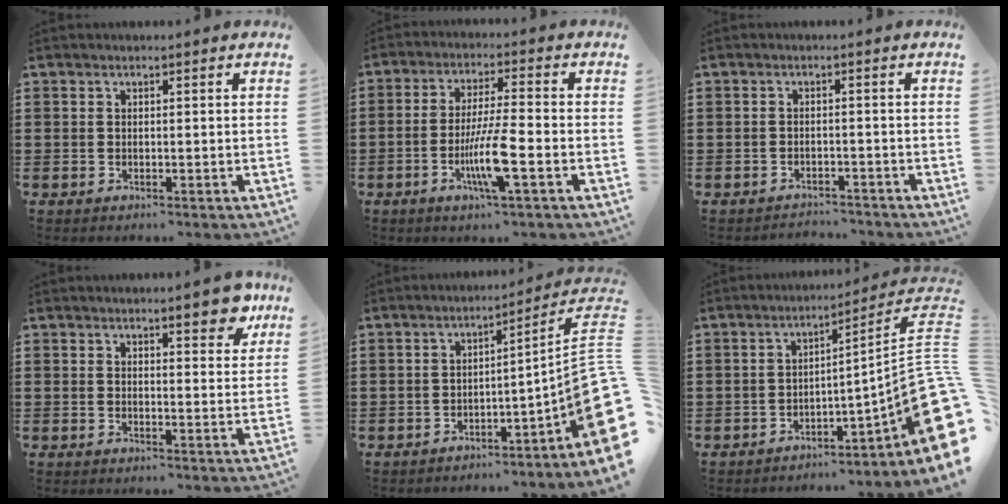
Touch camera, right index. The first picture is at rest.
{"total": 8.4, "force": [-3.2, 0.7, 7.8], "torque": [-0.151, -0.014, -0.060]}
{"total": 2.1, "force": [-2.1, 0.3, -0.3], "torque": [-0.002, 0.003, -0.048]}
{"total": 5.5, "force": [4.0, 1.4, 3.4], "torque": [-0.044, -0.010, 0.065]}
{"total": 8.5, "force": [-1.9, 1.4, 8.1], "torque": [-0.104, -0.026, -0.039]}
{"total": 11.0, "force": [-1.9, 2.5, 10.5], "torque": [-0.143, -0.025, -0.037]}